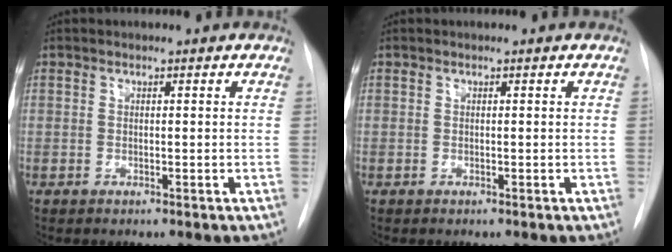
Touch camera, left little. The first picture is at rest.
{"total": 0.0}